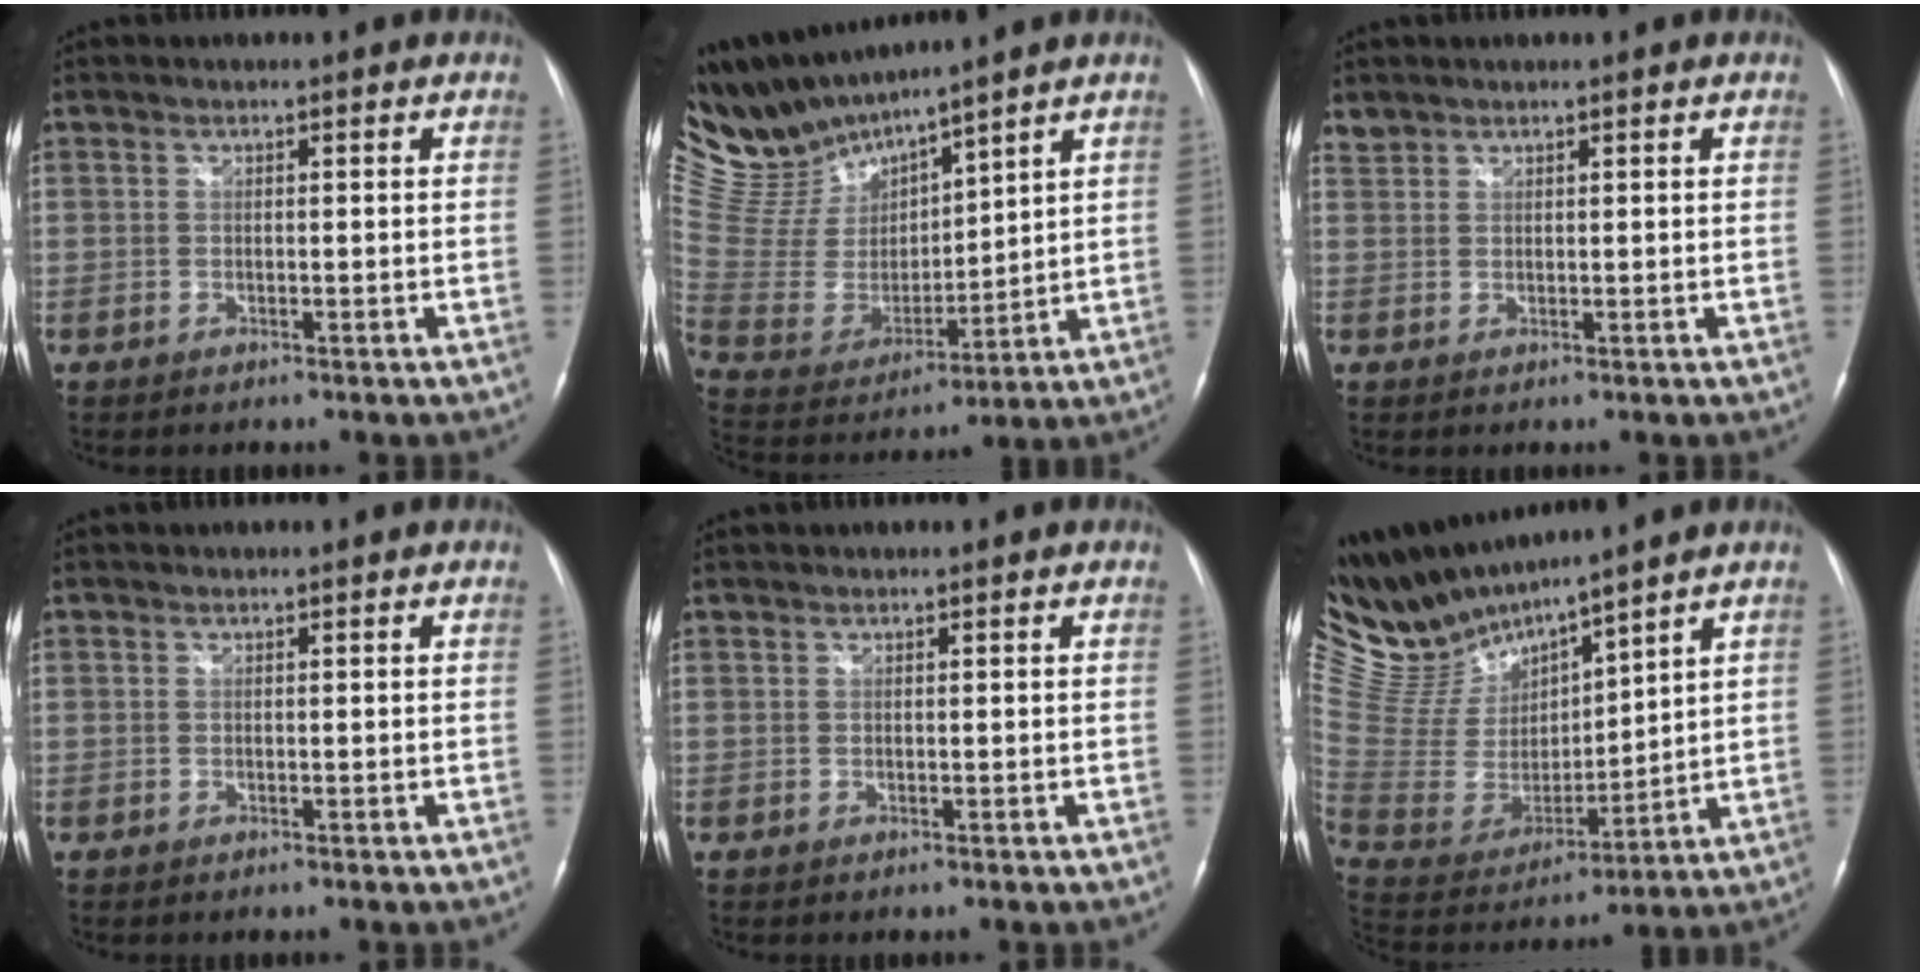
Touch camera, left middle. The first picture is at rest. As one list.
[{"total": 13.2, "force": [12.6, 1.5, 3.4], "torque": [-0.097, 0.007, 0.271]}, {"total": 1.3, "force": [1.2, 0.3, -0.2], "torque": [-0.002, 0.008, 0.029]}, {"total": 0.0}, {"total": 0.0}, {"total": 14.1, "force": [13.4, 1.2, 3.9], "torque": [-0.107, 0.004, 0.288]}]